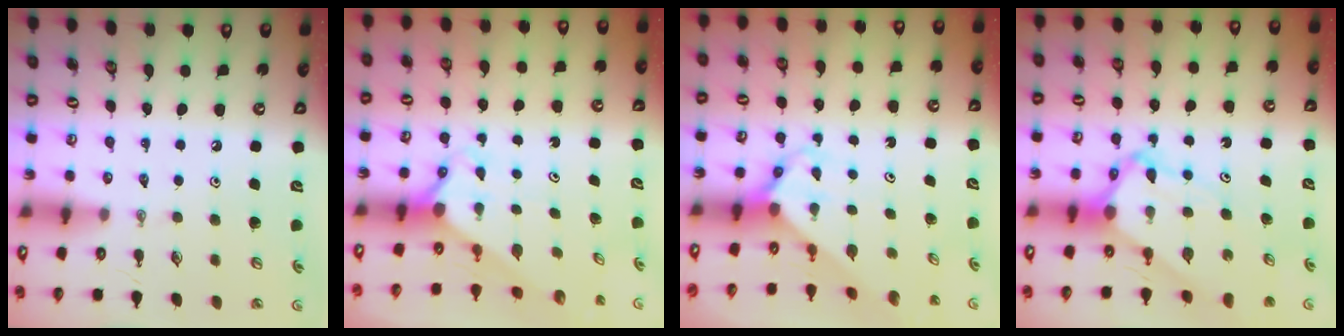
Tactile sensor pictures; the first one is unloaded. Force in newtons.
{"total": 2.2, "press": 2.2, "slide": 0.2}
{"total": 3.7, "press": 3.7, "slide": 0.1}
{"total": 7.0, "press": 7.0, "slide": 0.7}